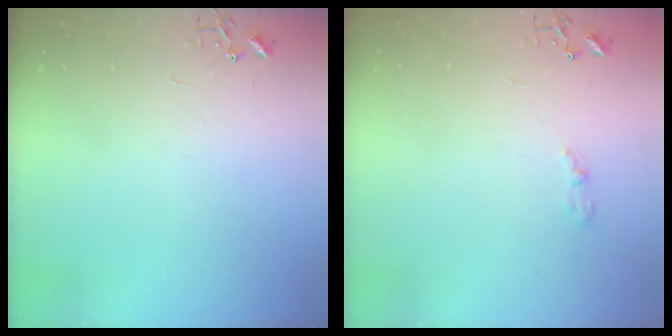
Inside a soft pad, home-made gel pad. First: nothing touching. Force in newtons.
{"total": 3.3, "press": 3.3, "slide": 0.5}